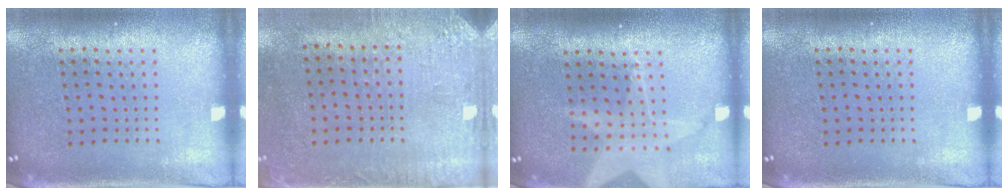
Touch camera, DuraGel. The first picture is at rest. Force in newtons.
{"total": 3.2, "press": 2.6, "slide": 2.0}
{"total": 1.8, "press": 1.5, "slide": 1.1}
{"total": 0.0}